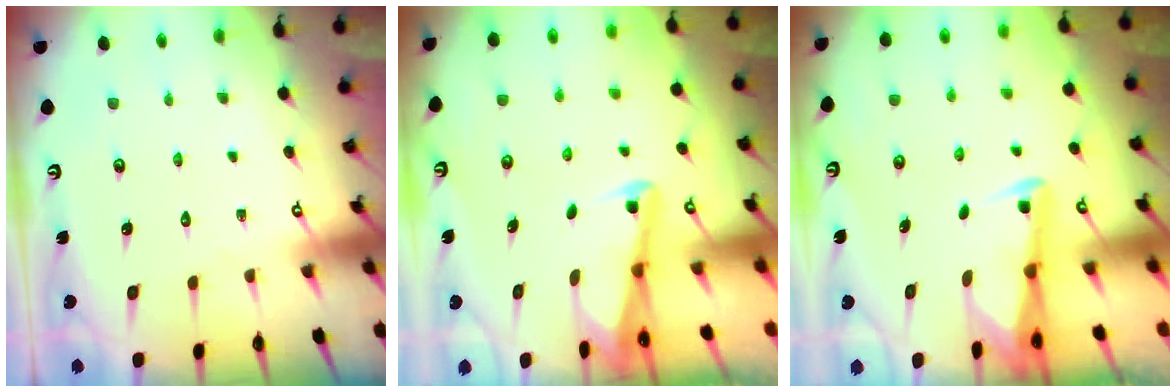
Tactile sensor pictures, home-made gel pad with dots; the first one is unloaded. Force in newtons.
{"total": 2.9, "press": 2.9, "slide": 0.4}
{"total": 2.9, "press": 2.8, "slide": 0.4}